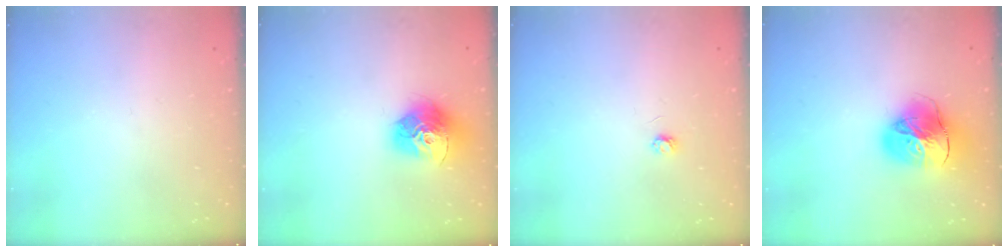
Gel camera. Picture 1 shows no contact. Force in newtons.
{"total": 15.6, "press": 15.5, "slide": 1.5}
{"total": 2.9, "press": 2.9, "slide": 0.3}
{"total": 17.8, "press": 17.7, "slide": 2.1}